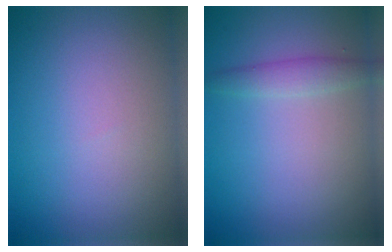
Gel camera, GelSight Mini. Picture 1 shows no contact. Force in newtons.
{"total": 1.7, "press": 1.7, "slide": 0.1}